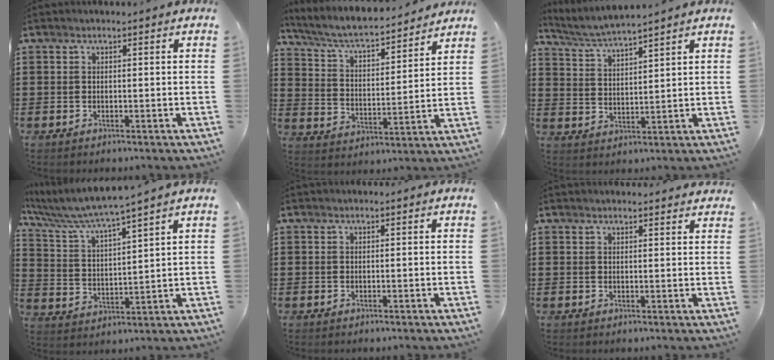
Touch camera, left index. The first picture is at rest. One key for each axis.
{"total": 5.6, "fx": 5.0, "fy": 0.5, "fz": 2.4, "tx": -0.068, "ty": -0.035, "tz": 0.079}
{"total": 3.9, "fx": 3.8, "fy": -0.6, "fz": 0.9, "tx": -0.033, "ty": -0.018, "tz": 0.065}
{"total": 5.7, "fx": 5.1, "fy": -0.7, "fz": 2.5, "tx": -0.073, "ty": -0.037, "tz": 0.082}
{"total": 0.0}
{"total": 1.6, "fx": 1.6, "fy": 0.1, "fz": 0.3, "tx": -0.008, "ty": 0.002, "tz": 0.031}